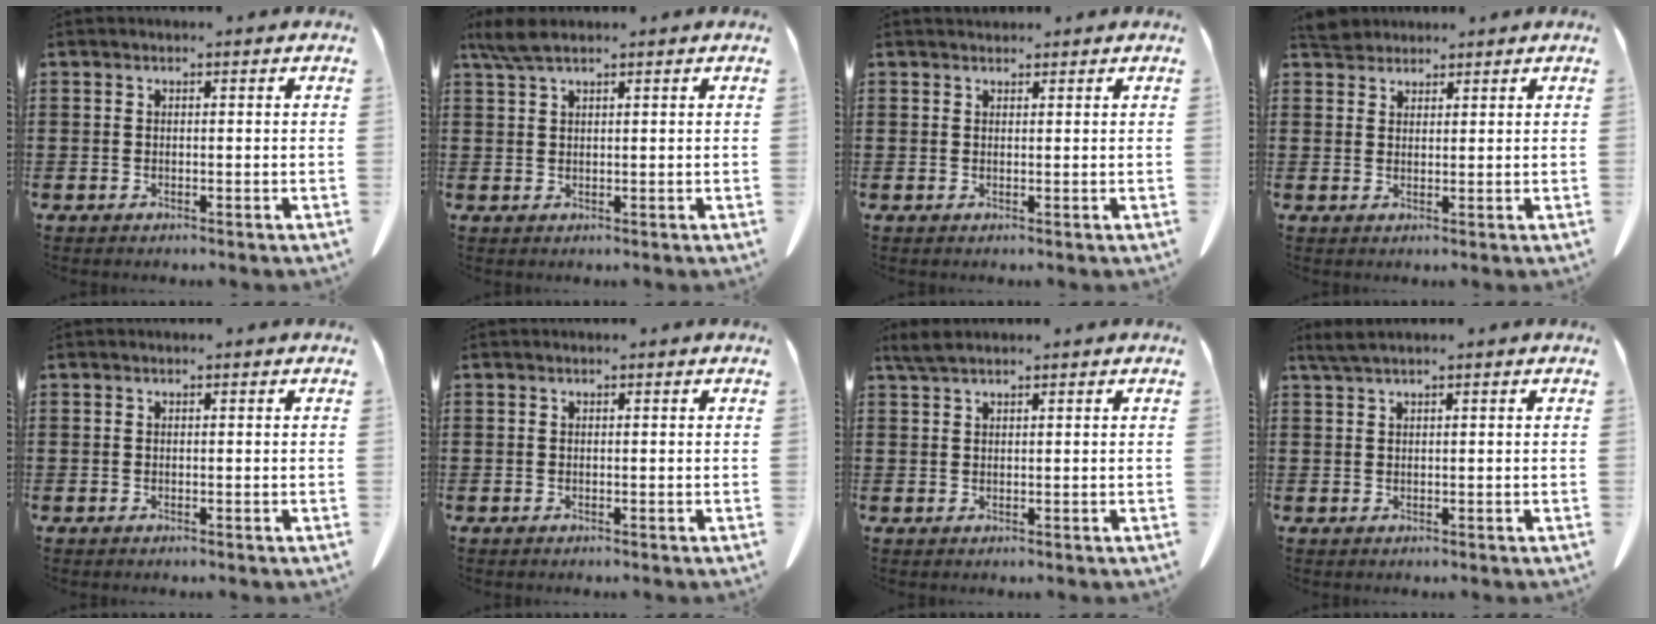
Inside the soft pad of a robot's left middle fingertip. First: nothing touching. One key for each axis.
{"total": 3.1, "fx": 2.1, "fy": 0.6, "fz": 2.2, "tx": -0.056, "ty": -0.003, "tz": 0.038}
{"total": 1.0, "fx": 1.0, "fy": 0.3, "fz": 0.0, "tx": -0.003, "ty": -0.001, "tz": 0.021}
{"total": 3.0, "fx": 2.8, "fy": 0.9, "fz": 0.6, "tx": -0.022, "ty": -0.002, "tz": 0.057}
{"total": 0.0}
{"total": 0.0}
{"total": 2.1, "fx": 1.6, "fy": 0.3, "fz": 1.3, "tx": -0.029, "ty": -0.001, "tz": 0.030}
{"total": 1.6, "fx": 1.2, "fy": -0.1, "fz": 1.1, "tx": -0.024, "ty": -0.003, "tz": 0.024}